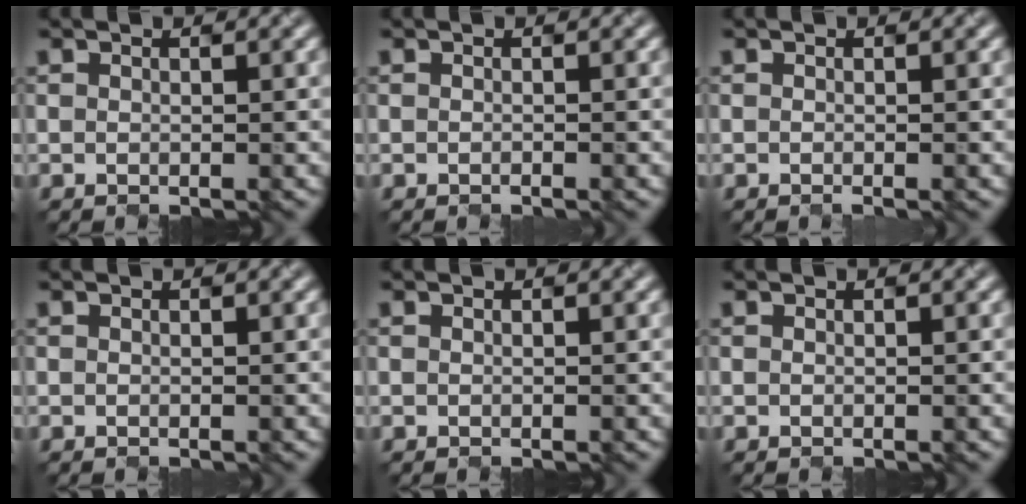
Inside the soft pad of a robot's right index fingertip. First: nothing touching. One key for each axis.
{"total": 0.5, "fx": -0.1, "fy": 0.3, "fz": 0.4, "tx": -0.004, "ty": 0.008, "tz": 0.000}
{"total": 0.0}
{"total": 0.0}
{"total": 0.0}
{"total": 0.0}